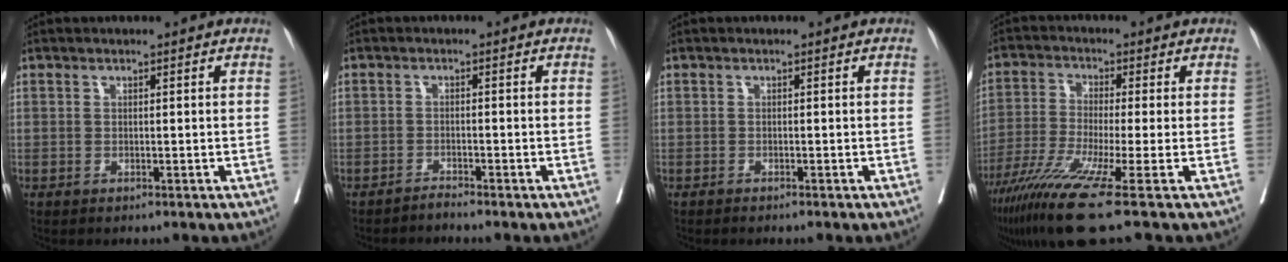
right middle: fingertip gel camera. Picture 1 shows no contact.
{"total": 1.3, "force": [-1.3, -0.4, -0.1], "torque": [0.004, -0.004, -0.023]}
{"total": 1.9, "force": [-1.7, 0.0, 0.9], "torque": [-0.012, -0.001, -0.022]}
{"total": 12.1, "force": [-7.5, -1.5, 9.3], "torque": [-0.176, -0.039, -0.135]}